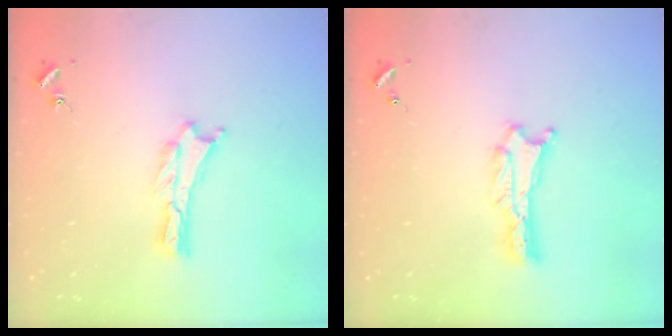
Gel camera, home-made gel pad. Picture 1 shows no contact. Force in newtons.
{"total": 0.7, "press": 0.7, "slide": 0.1}